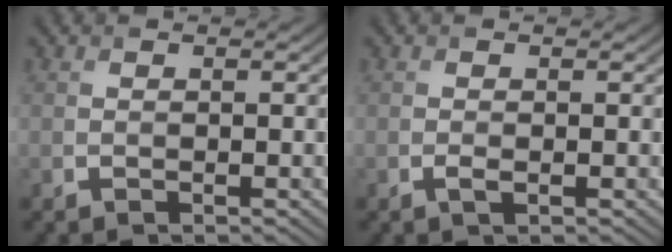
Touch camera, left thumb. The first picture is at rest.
{"total": 0.8, "force": [-0.3, 0.3, 0.7], "torque": [-0.018, -0.003, -0.004]}